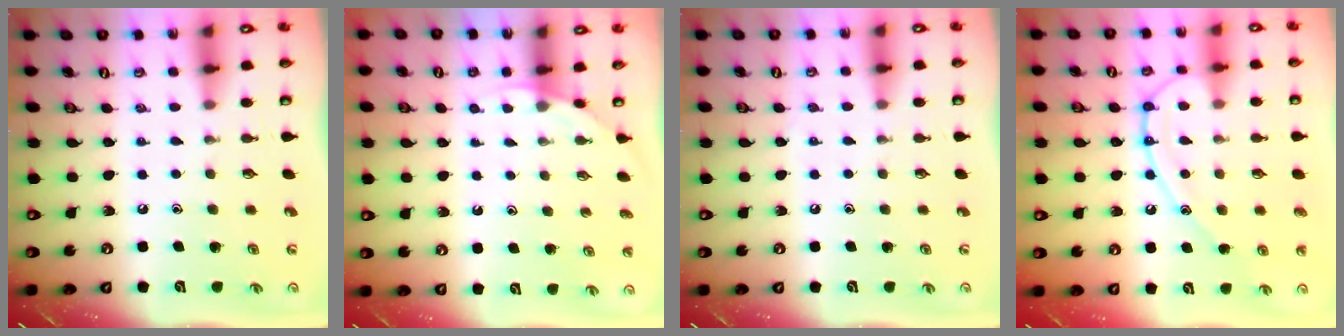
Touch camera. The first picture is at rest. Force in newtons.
{"total": 3.2, "press": 3.2, "slide": 0.2}
{"total": 3.0, "press": 2.9, "slide": 0.3}
{"total": 14.5, "press": 14.5, "slide": 1.2}